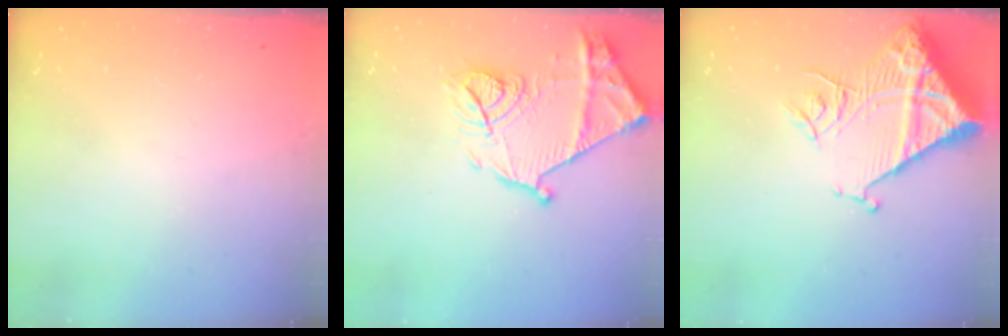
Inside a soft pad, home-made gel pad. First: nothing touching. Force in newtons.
{"total": 16.5, "press": 16.4, "slide": 1.4}
{"total": 14.6, "press": 14.5, "slide": 1.6}